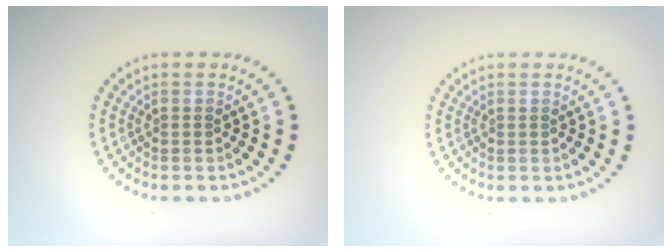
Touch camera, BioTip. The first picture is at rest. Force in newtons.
{"total": 0.0}